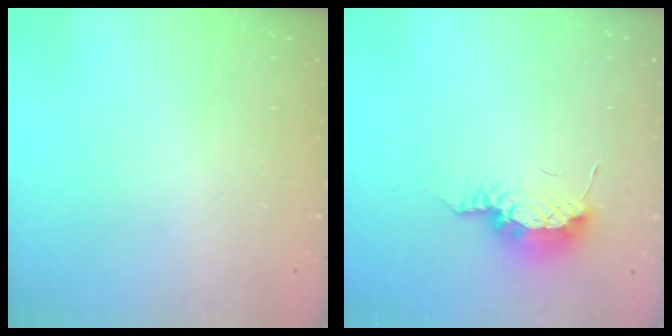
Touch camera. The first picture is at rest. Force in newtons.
{"total": 8.5, "press": 8.3, "slide": 1.6}